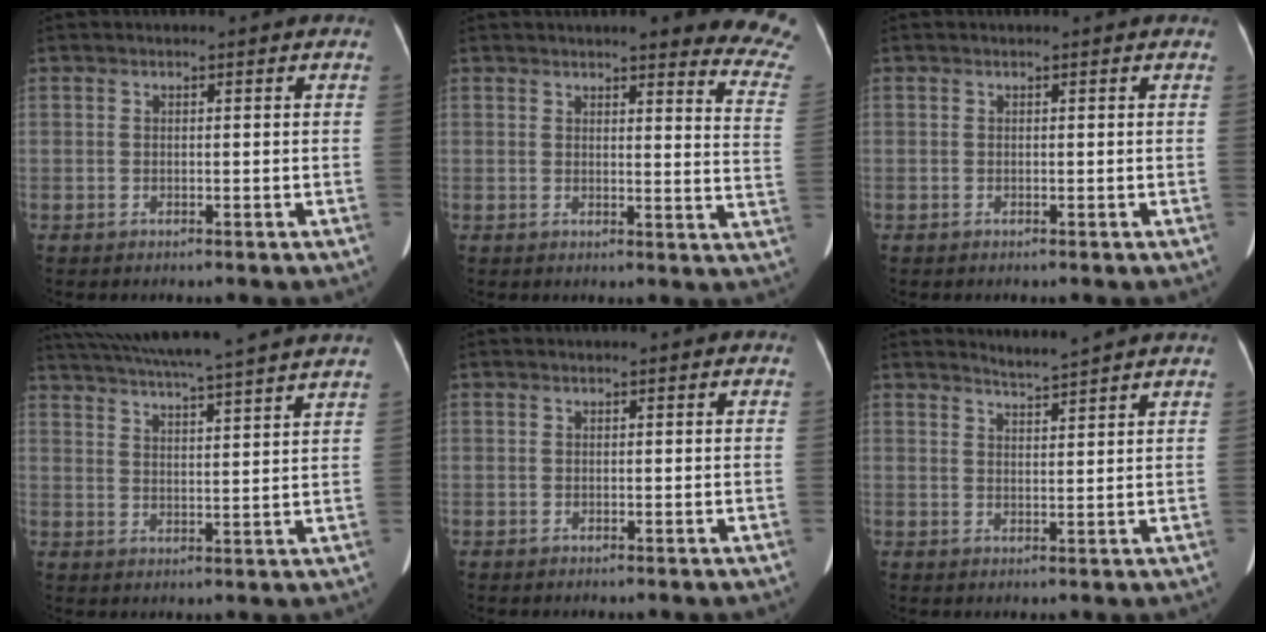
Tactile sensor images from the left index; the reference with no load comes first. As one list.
[{"total": 15.3, "force": [14.3, 1.3, 5.3], "torque": [-0.033, -0.071, 0.129]}, {"total": 0.0}, {"total": 21.6, "force": [19.2, -0.6, 9.8], "torque": [-0.172, 0.007, 0.263]}, {"total": 0.0}, {"total": 3.8, "force": [3.6, -1.2, 0.4], "torque": [-0.015, -0.005, 0.054]}]